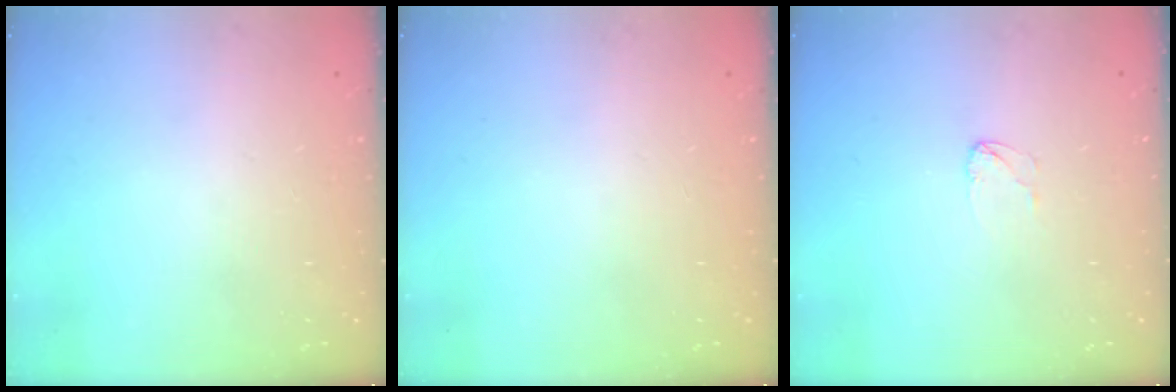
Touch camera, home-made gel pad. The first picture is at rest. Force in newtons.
{"total": 0.0}
{"total": 2.6, "press": 2.6, "slide": 0.2}